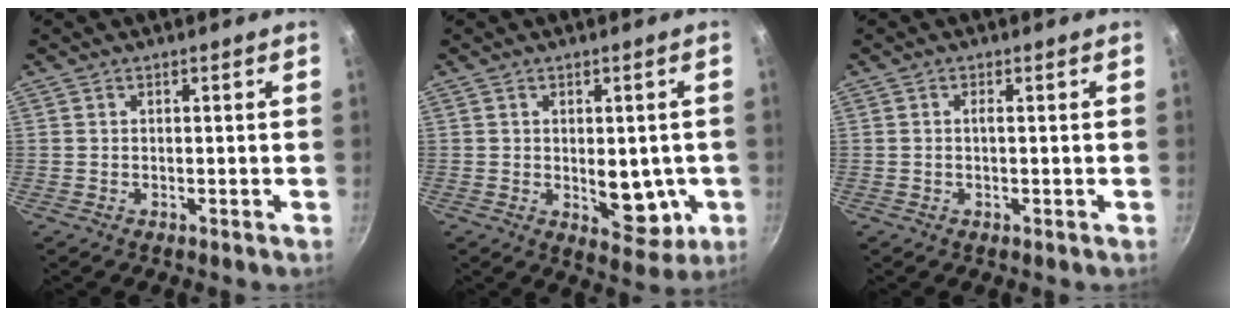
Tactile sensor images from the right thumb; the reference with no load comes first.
{"total": 8.7, "force": [-0.9, 5.0, 7.1], "torque": [-0.060, -0.011, -0.003]}
{"total": 0.9, "force": [0.0, 0.2, 0.9], "torque": [-0.021, 0.003, -0.002]}